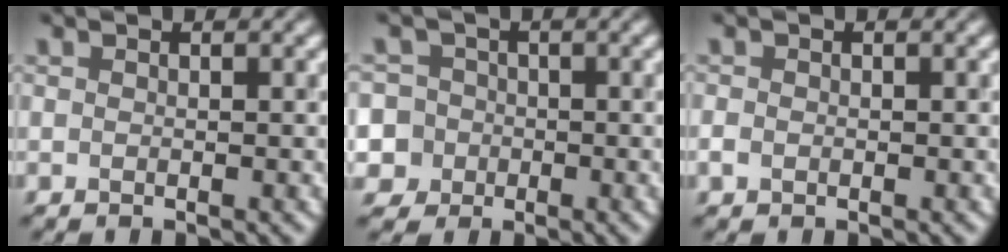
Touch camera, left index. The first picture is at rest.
{"total": 7.0, "force": [-1.7, 6.6, 1.6], "torque": [-0.035, 0.011, -0.065]}
{"total": 1.2, "force": [-0.3, 1.0, 0.6], "torque": [-0.011, -0.003, -0.009]}